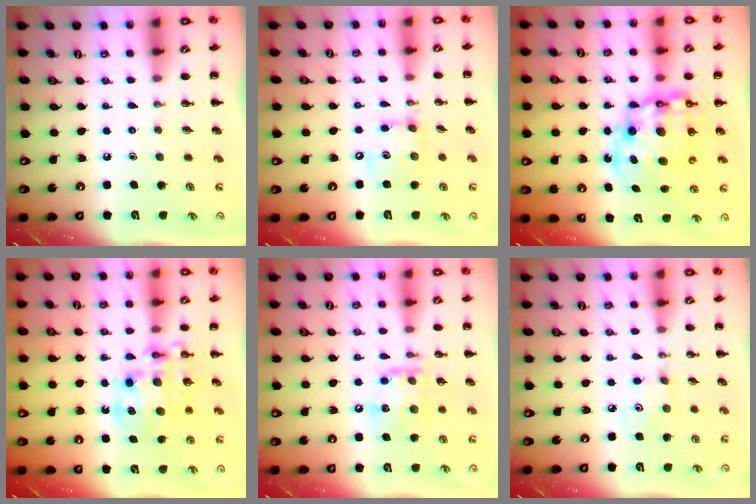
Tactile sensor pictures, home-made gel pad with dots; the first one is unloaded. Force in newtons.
{"total": 9.2, "press": 9.2, "slide": 1.1}
{"total": 12.7, "press": 12.2, "slide": 3.3}
{"total": 11.4, "press": 11.0, "slide": 3.1}
{"total": 13.3, "press": 13.2, "slide": 1.6}
{"total": 2.9, "press": 2.8, "slide": 0.8}